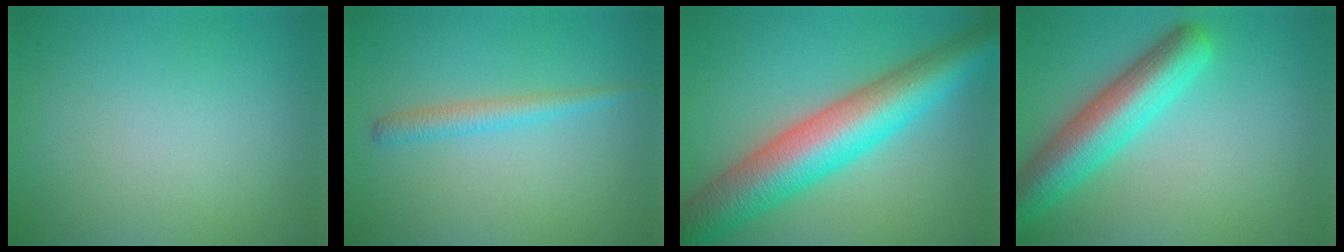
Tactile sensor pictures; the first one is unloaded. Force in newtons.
{"total": 2.0, "press": 2.0, "slide": 0.0}
{"total": 10.9, "press": 10.9, "slide": 0.4}
{"total": 7.2, "press": 7.2, "slide": 0.4}